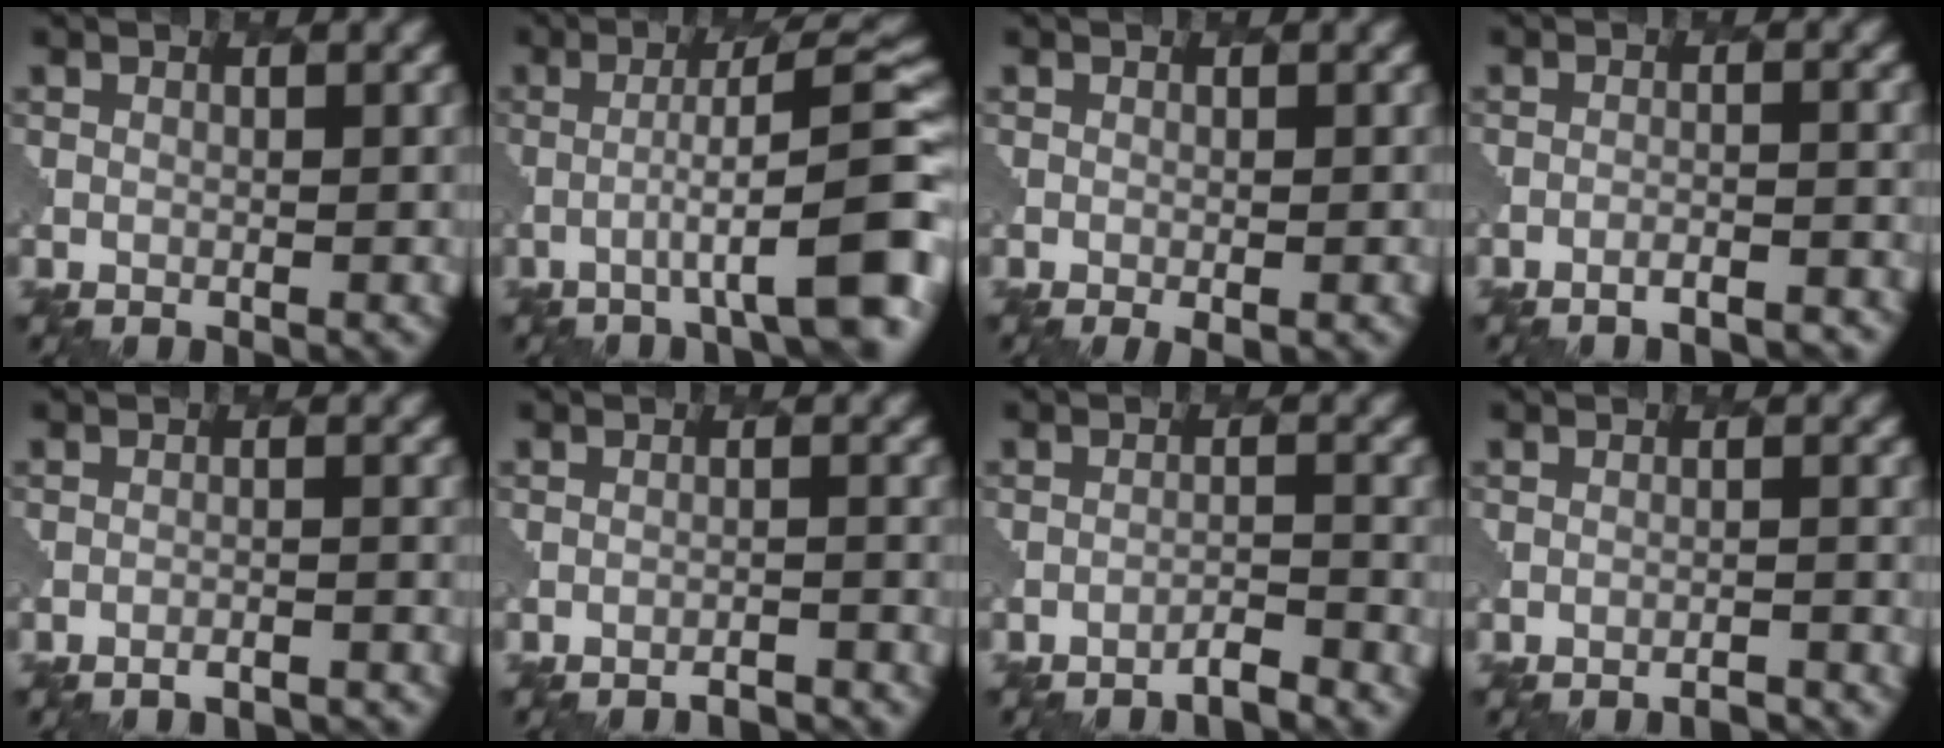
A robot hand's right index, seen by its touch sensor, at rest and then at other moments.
{"total": 9.7, "force": [-2.9, 1.4, 9.2], "torque": [-0.119, 0.020, -0.048]}
{"total": 1.8, "force": [-0.7, 0.6, 1.5], "torque": [-0.016, -0.002, -0.003]}
{"total": 3.8, "force": [-3.5, 0.6, 1.5], "torque": [-0.018, 0.010, -0.052]}
{"total": 4.1, "force": [-3.9, 0.8, 1.0], "torque": [-0.003, 0.013, -0.051]}
{"total": 3.6, "force": [-3.4, 0.4, 0.9], "torque": [-0.004, 0.015, -0.049]}
{"total": 2.0, "force": [-1.9, 0.1, 0.7], "torque": [-0.001, 0.006, -0.042]}
{"total": 2.4, "force": [-2.2, 0.2, 0.8], "torque": [-0.005, 0.012, -0.038]}